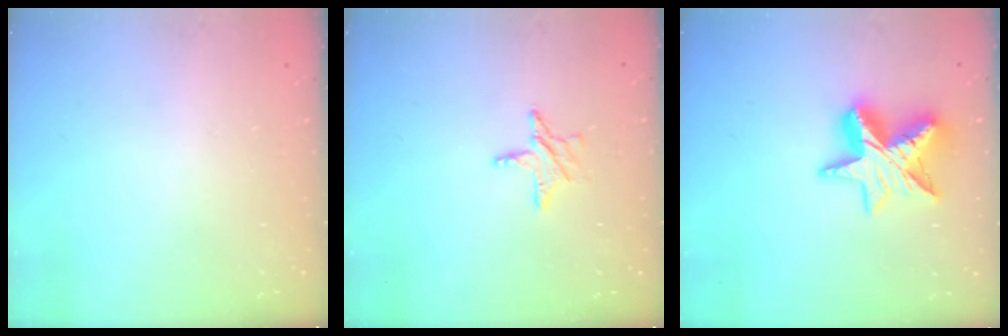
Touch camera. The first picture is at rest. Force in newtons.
{"total": 5.4, "press": 5.4, "slide": 0.4}
{"total": 12.5, "press": 12.4, "slide": 1.1}